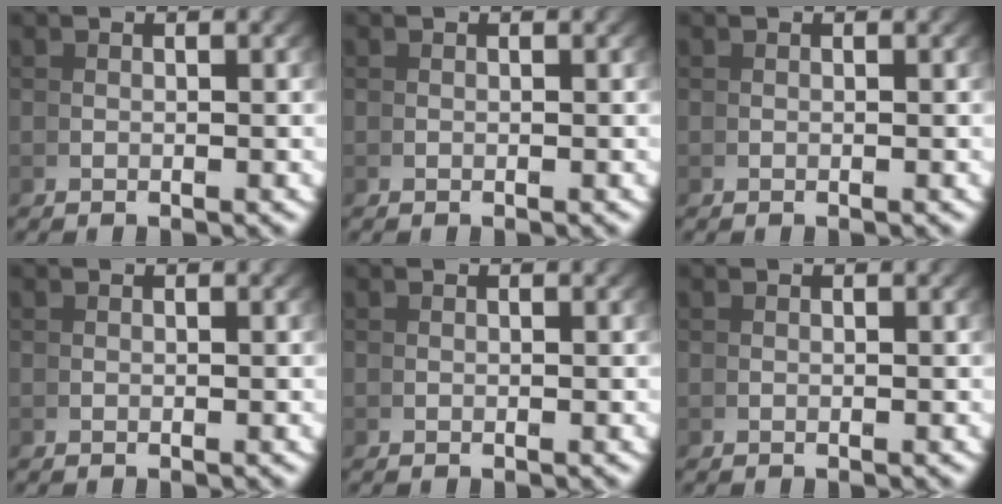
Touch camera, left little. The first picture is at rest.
{"total": 0.0}
{"total": 0.0}
{"total": 0.0}
{"total": 0.0}
{"total": 0.0}